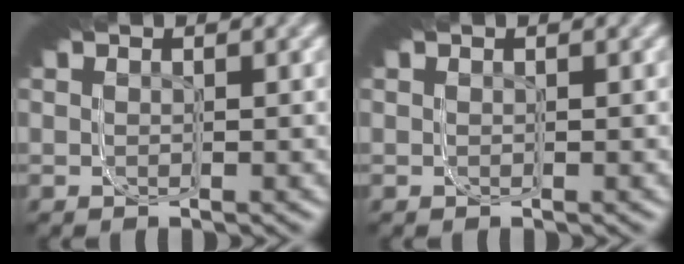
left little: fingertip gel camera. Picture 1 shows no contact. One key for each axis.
{"total": 0.0}